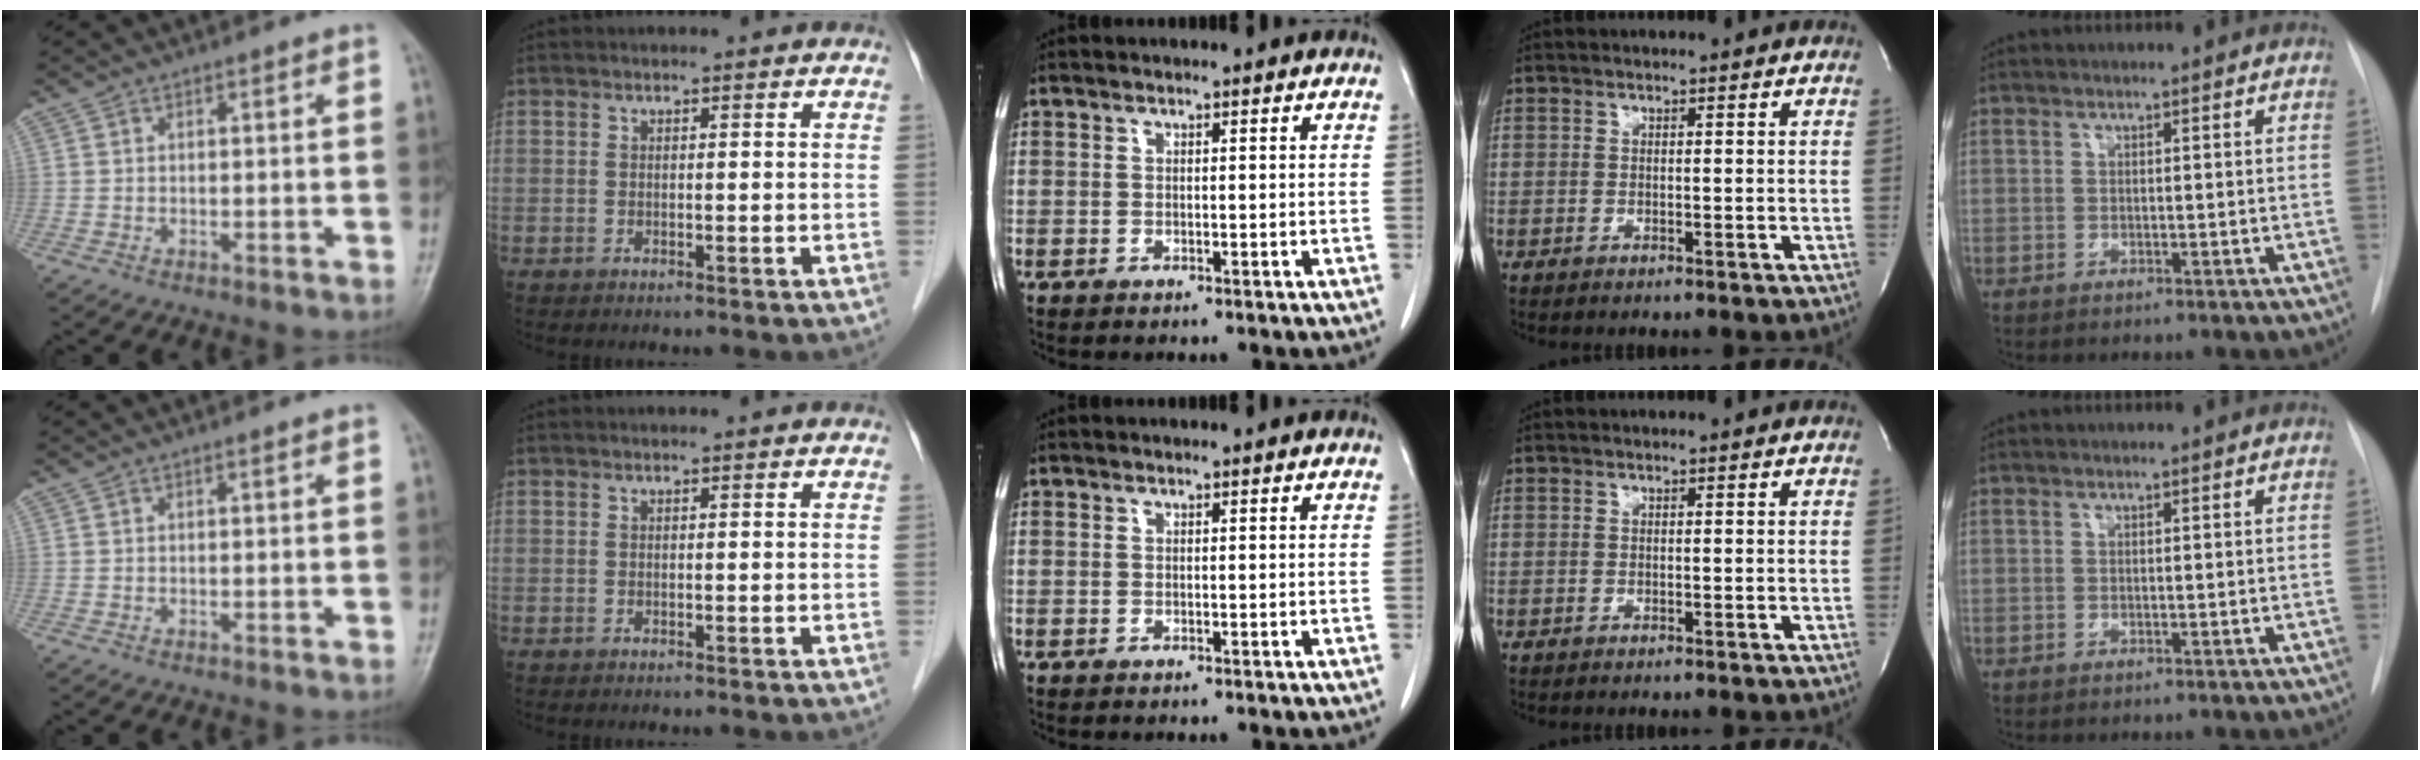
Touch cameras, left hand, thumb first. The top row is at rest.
{}